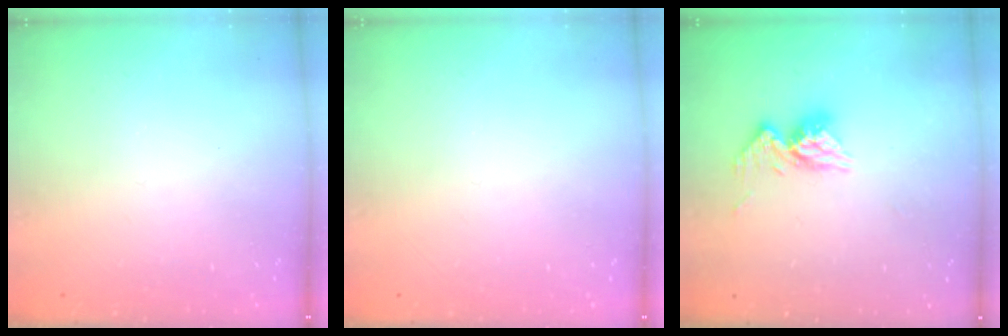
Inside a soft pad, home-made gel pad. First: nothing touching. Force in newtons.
{"total": 0.0}
{"total": 10.3, "press": 10.3, "slide": 0.9}